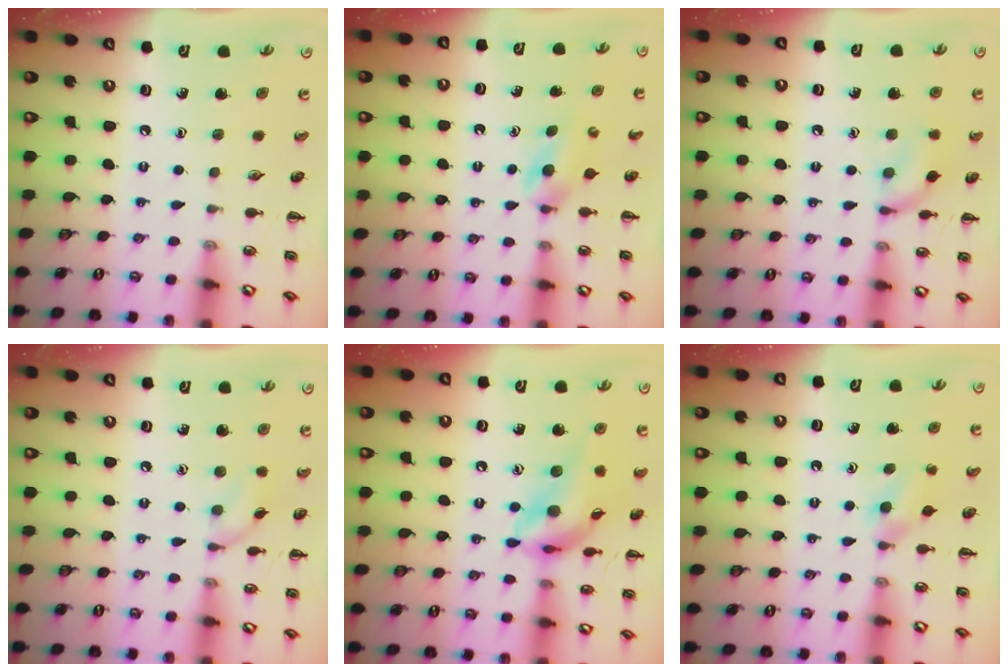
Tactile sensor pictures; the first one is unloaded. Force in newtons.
{"total": 3.7, "press": 3.5, "slide": 1.4}
{"total": 9.4, "press": 9.4, "slide": 0.5}
{"total": 6.7, "press": 6.6, "slide": 0.5}
{"total": 15.0, "press": 14.7, "slide": 3.0}
{"total": 4.2, "press": 4.0, "slide": 1.2}